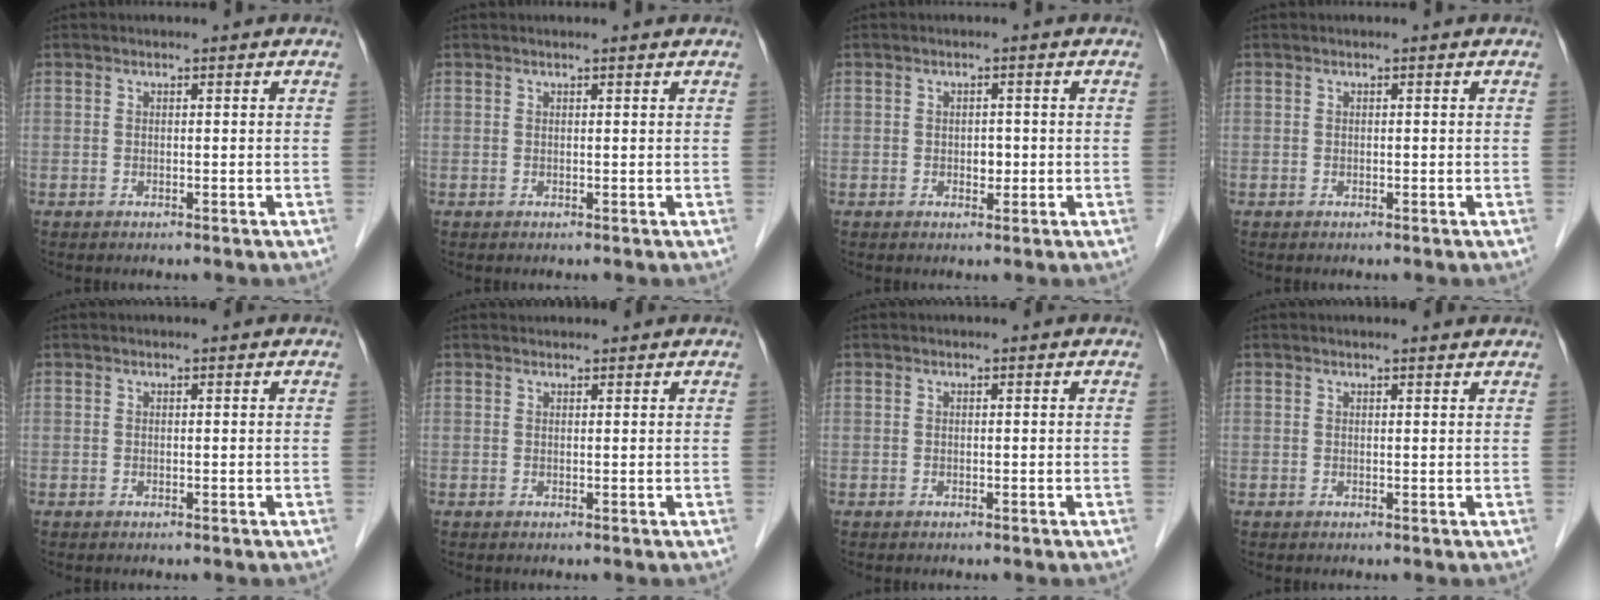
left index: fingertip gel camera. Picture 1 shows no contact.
{"total": 1.0, "force": [0.9, -0.1, 0.4], "torque": [-0.011, 0.005, 0.015]}
{"total": 1.5, "force": [-0.3, 1.1, 1.0], "torque": [-0.016, 0.001, -0.001]}
{"total": 0.0}
{"total": 0.0}
{"total": 1.8, "force": [1.8, 0.3, 0.2], "torque": [-0.011, 0.020, 0.028]}
{"total": 0.0}
{"total": 2.3, "force": [2.3, 0.0, 0.6], "torque": [-0.012, 0.005, 0.023]}